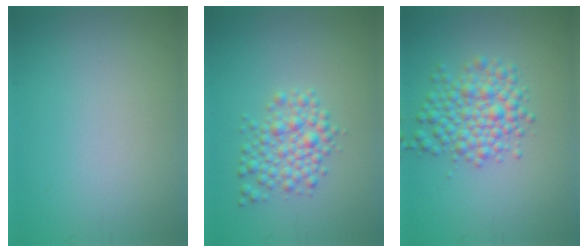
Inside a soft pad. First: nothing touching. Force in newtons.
{"total": 3.3, "press": 3.3, "slide": 0.1}
{"total": 4.5, "press": 4.5, "slide": 0.1}